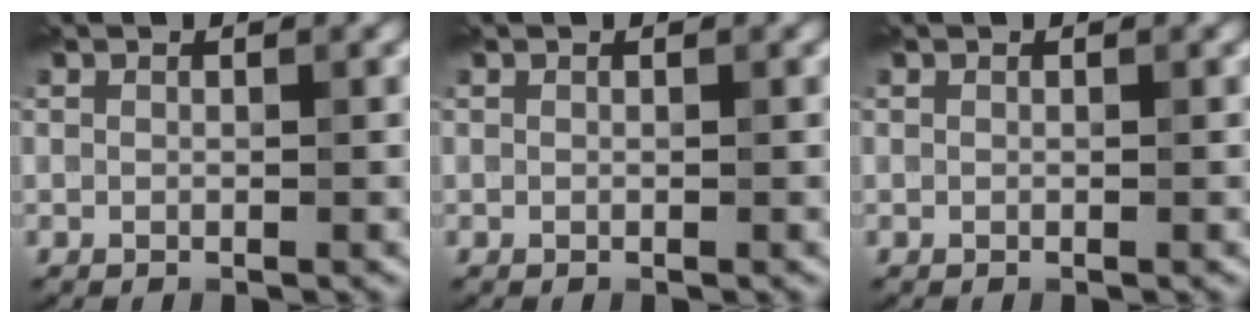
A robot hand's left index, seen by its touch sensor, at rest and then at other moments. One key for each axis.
{"total": 0.0}
{"total": 0.0}